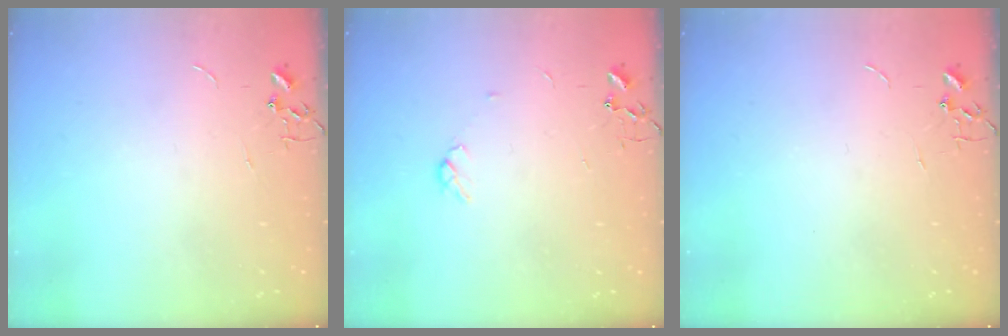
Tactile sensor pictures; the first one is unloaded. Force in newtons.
{"total": 2.9, "press": 2.8, "slide": 0.5}
{"total": 0.0}